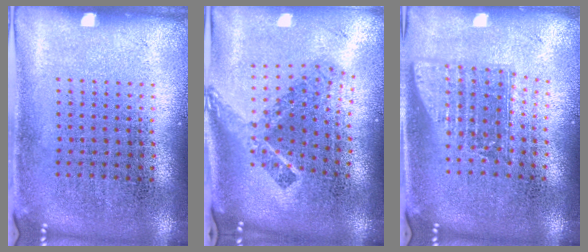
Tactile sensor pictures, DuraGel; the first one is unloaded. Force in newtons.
{"total": 2.4, "press": 1.6, "slide": 1.8}
{"total": 1.6, "press": 1.2, "slide": 1.0}